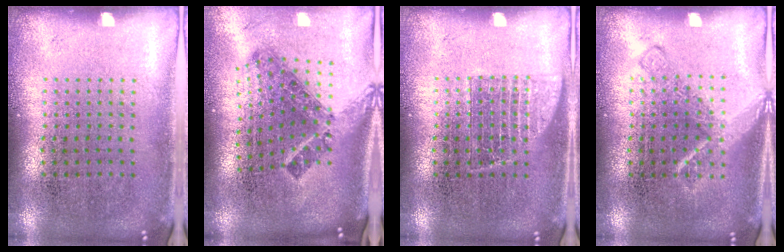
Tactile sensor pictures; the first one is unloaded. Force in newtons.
{"total": 1.6, "press": 1.2, "slide": 1.1}
{"total": 1.8, "press": 1.7, "slide": 0.5}
{"total": 2.0, "press": 2.0, "slide": 0.3}